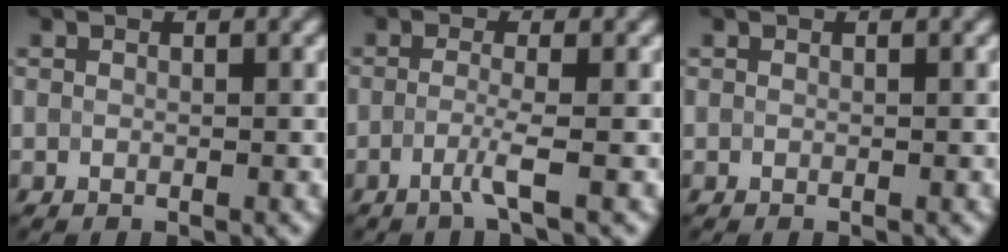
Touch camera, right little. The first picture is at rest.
{"total": 2.3, "force": [-1.0, 0.2, 2.1], "torque": [-0.036, 0.000, -0.028]}
{"total": 0.0}